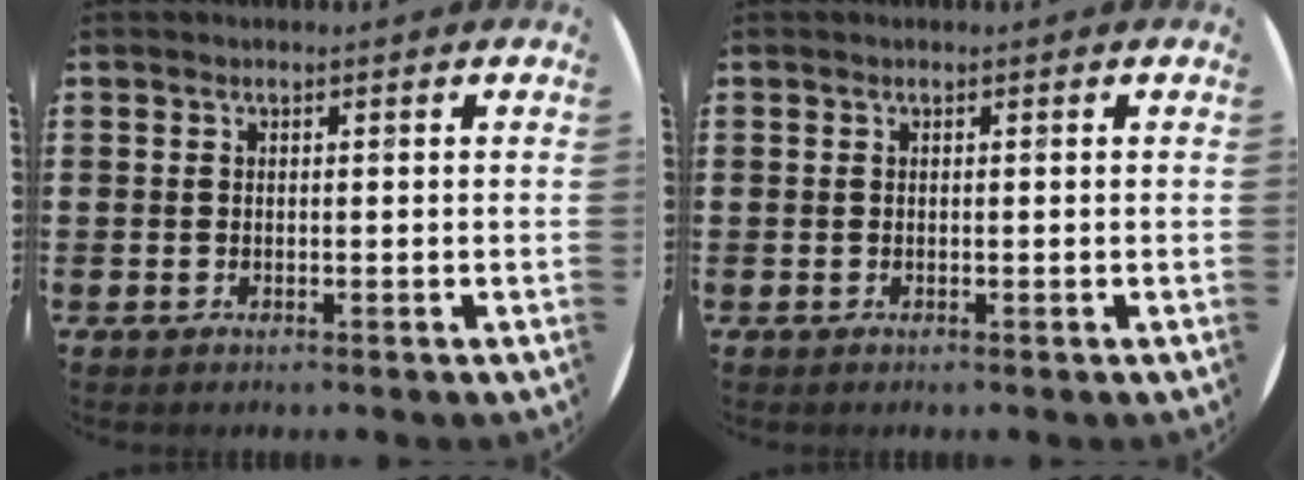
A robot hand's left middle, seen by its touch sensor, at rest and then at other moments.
{"total": 0.0}